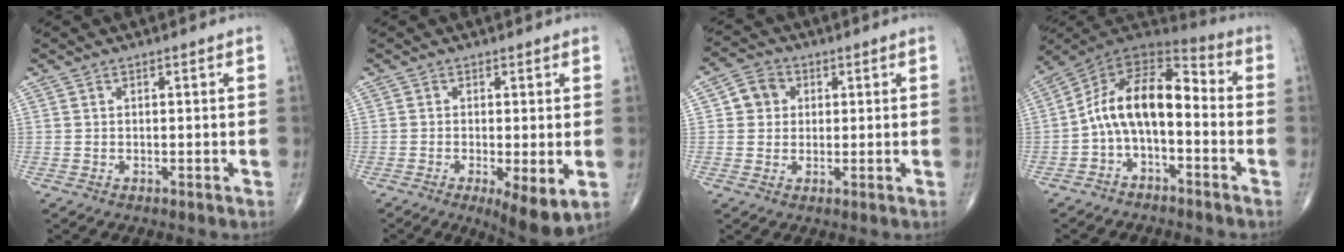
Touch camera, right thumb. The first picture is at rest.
{"total": 7.6, "force": [-2.1, 2.1, 7.0], "torque": [-0.111, -0.022, -0.032]}
{"total": 5.0, "force": [1.0, 4.5, 1.9], "torque": [-0.012, 0.006, 0.009]}
{"total": 13.2, "force": [-2.2, 7.0, 11.0], "torque": [-0.172, 0.076, -0.053]}